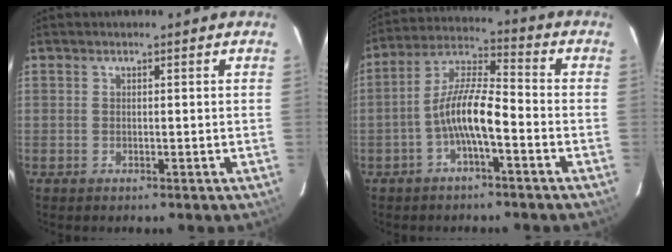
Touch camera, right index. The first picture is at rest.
{"total": 9.0, "force": [-3.5, 2.0, 8.0], "torque": [-0.171, 0.015, -0.068]}